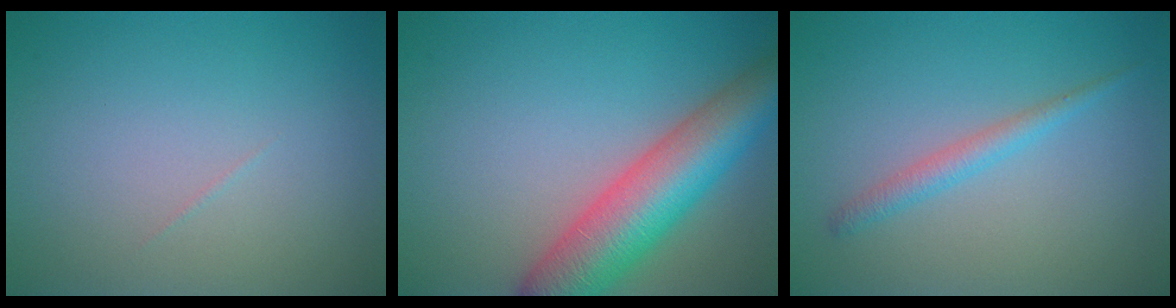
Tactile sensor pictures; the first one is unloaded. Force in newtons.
{"total": 8.8, "press": 8.8, "slide": 0.4}
{"total": 1.8, "press": 1.8, "slide": 0.1}